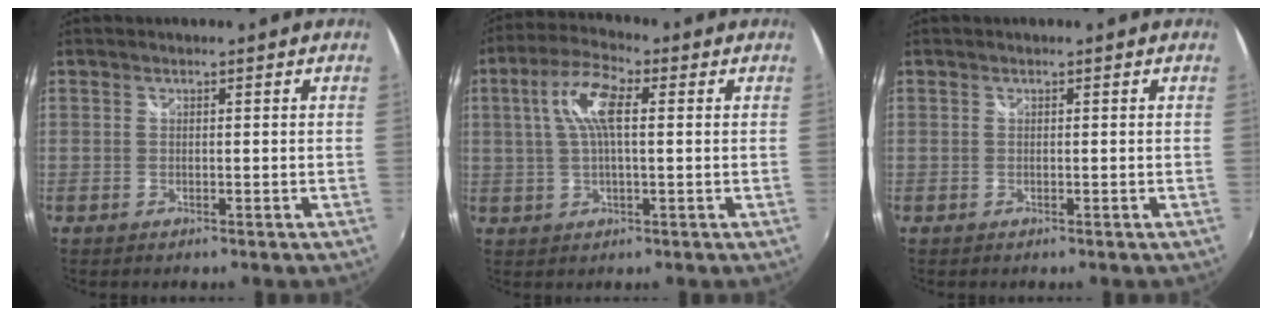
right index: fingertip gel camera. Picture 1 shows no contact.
{"total": 8.5, "force": [1.8, 2.8, 7.8], "torque": [-0.156, 0.017, 0.033]}
{"total": 0.0}